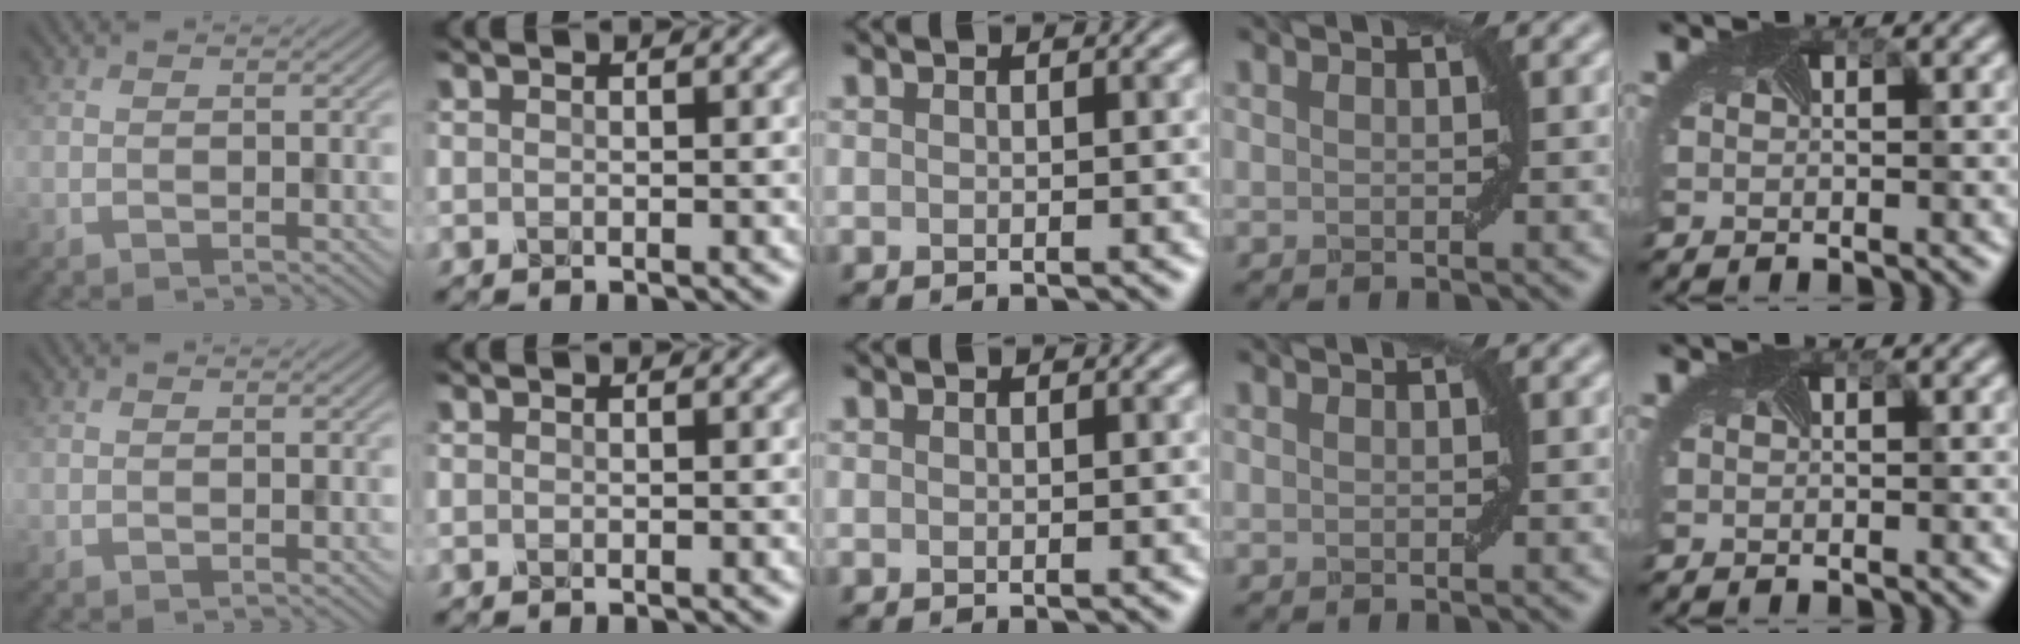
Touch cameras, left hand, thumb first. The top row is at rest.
{}